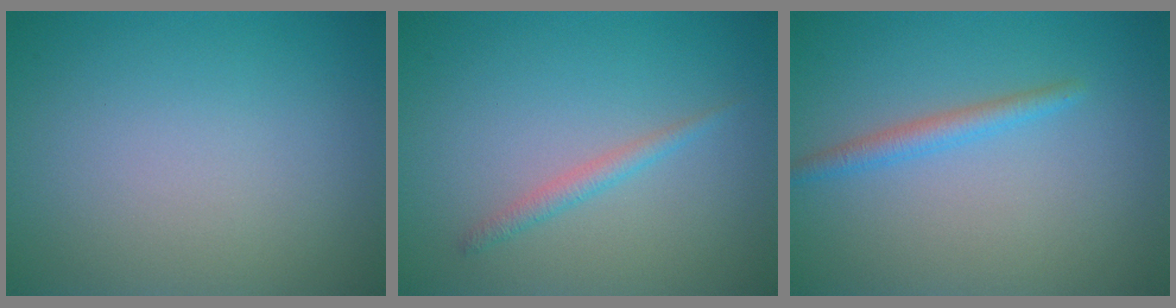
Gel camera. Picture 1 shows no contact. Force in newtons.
{"total": 1.3, "press": 1.3, "slide": 0.1}
{"total": 1.8, "press": 1.8, "slide": 0.1}